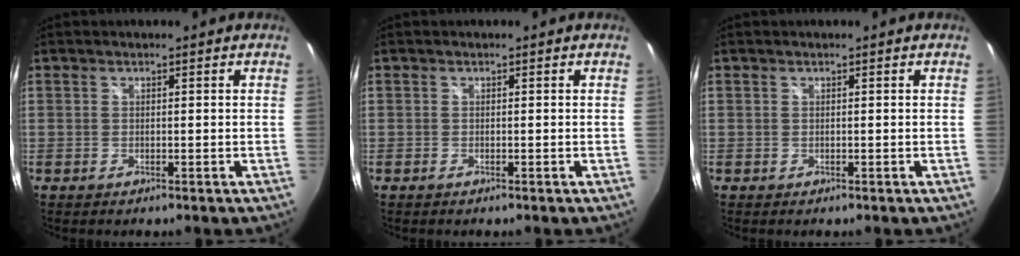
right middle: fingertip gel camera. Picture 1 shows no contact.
{"total": 0.0}
{"total": 0.0}